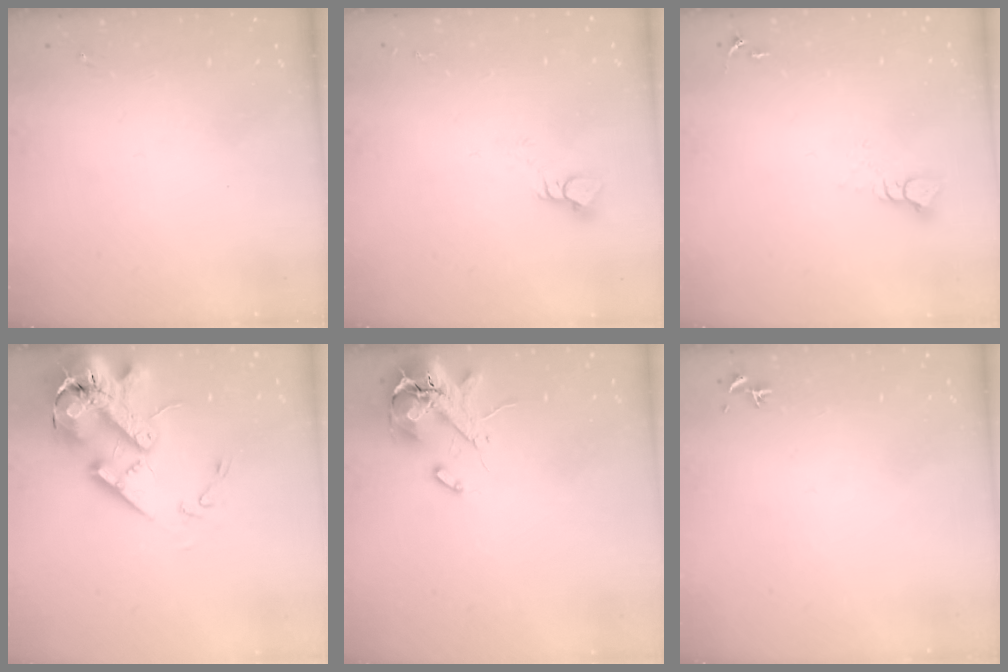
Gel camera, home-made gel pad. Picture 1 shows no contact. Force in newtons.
{"total": 4.5, "press": 4.5, "slide": 0.4}
{"total": 3.3, "press": 3.3, "slide": 0.3}
{"total": 20.8, "press": 20.5, "slide": 3.5}
{"total": 12.2, "press": 12.0, "slide": 1.8}
{"total": 0.7, "press": 0.5, "slide": 0.4}